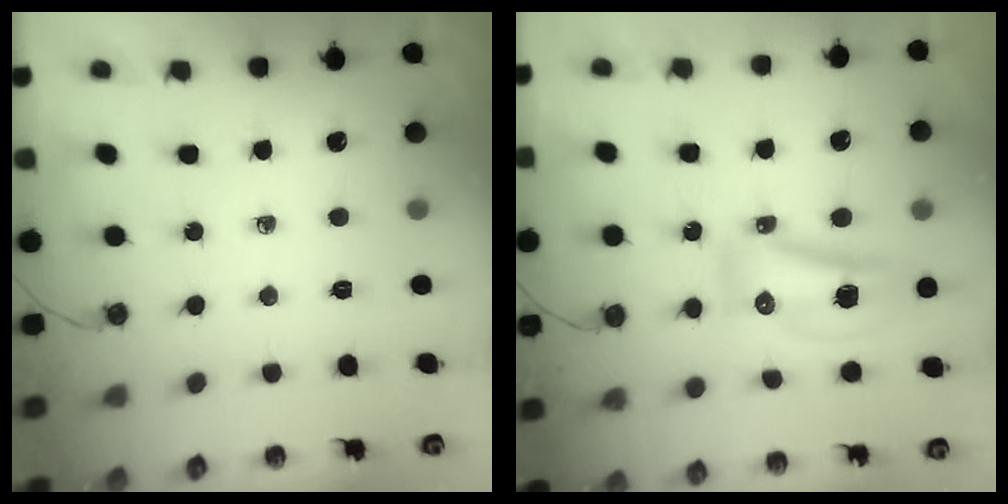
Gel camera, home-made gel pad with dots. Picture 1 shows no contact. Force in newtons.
{"total": 9.6, "press": 9.5, "slide": 0.9}